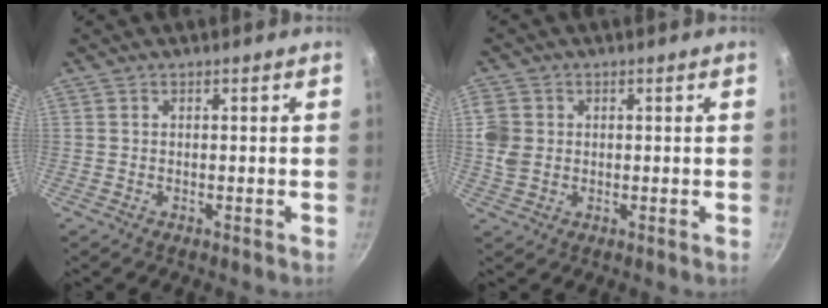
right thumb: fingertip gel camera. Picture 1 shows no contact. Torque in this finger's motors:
{"motor_torque": [0.32, 1.35, 0.51, 0.57, 0.01]}